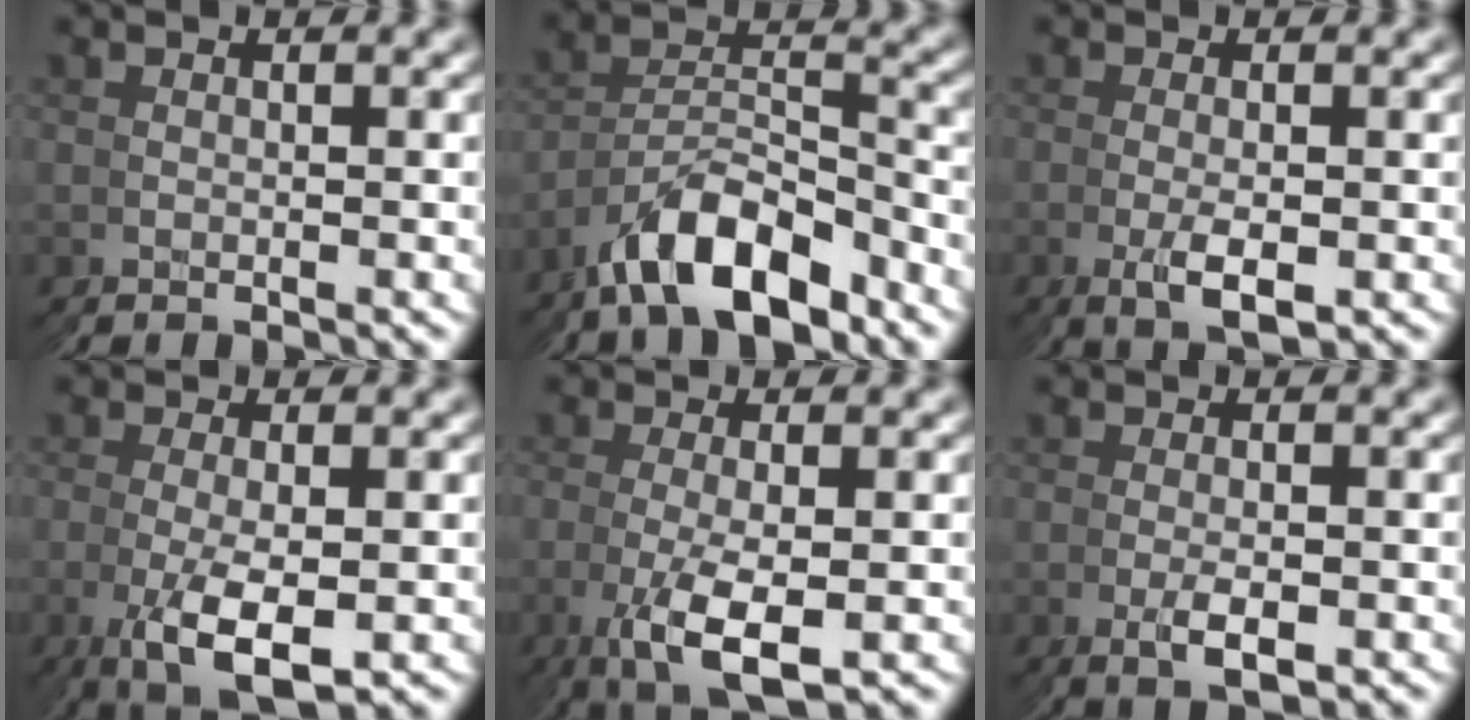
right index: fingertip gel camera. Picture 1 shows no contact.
{"total": 5.8, "force": [-4.4, 2.4, 2.9], "torque": [-0.055, 0.002, -0.076]}
{"total": 3.5, "force": [-0.4, -0.2, 3.5], "torque": [-0.052, 0.007, -0.009]}
{"total": 5.5, "force": [-1.7, 1.0, 5.1], "torque": [-0.101, -0.005, -0.023]}
{"total": 4.9, "force": [-1.3, 0.6, 4.7], "torque": [-0.099, 0.000, -0.021]}
{"total": 2.8, "force": [-0.2, -0.4, 2.8], "torque": [-0.038, 0.008, -0.007]}